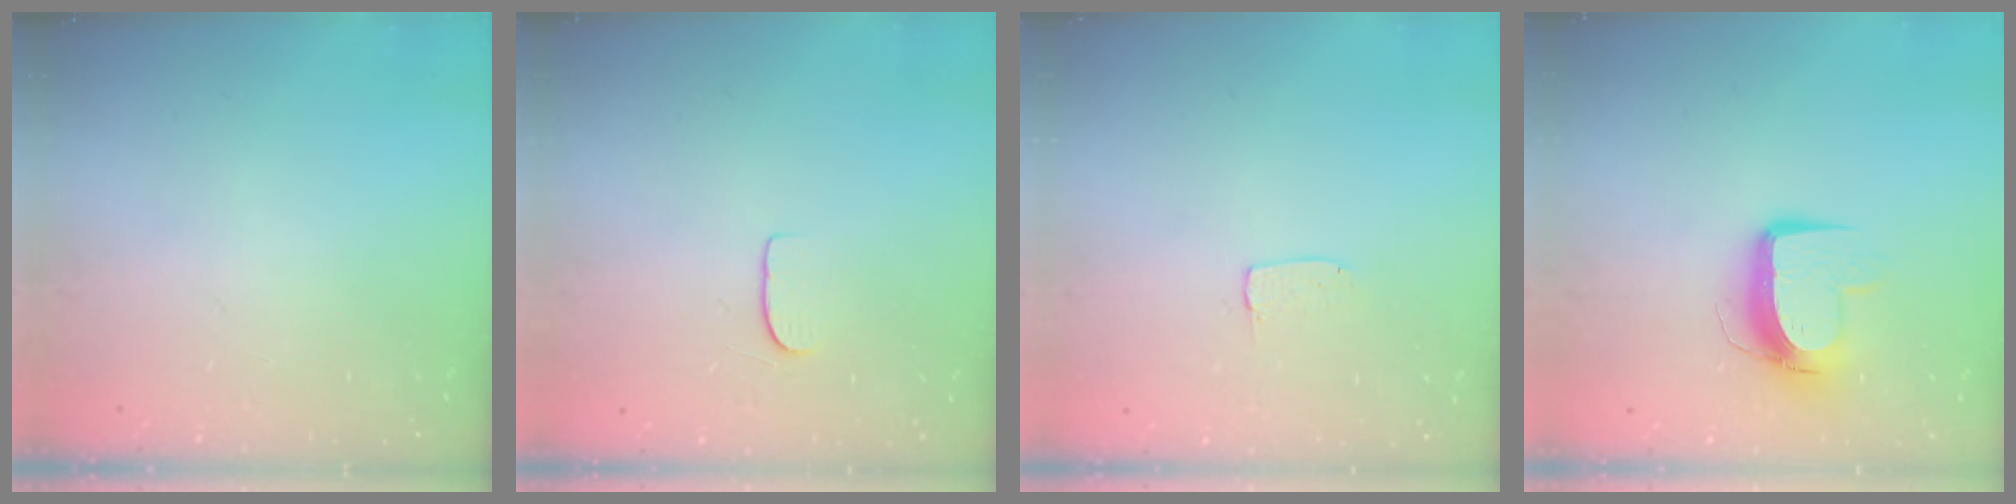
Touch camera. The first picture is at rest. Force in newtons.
{"total": 4.8, "press": 4.7, "slide": 0.6}
{"total": 3.2, "press": 3.2, "slide": 0.1}
{"total": 10.3, "press": 10.3, "slide": 0.8}